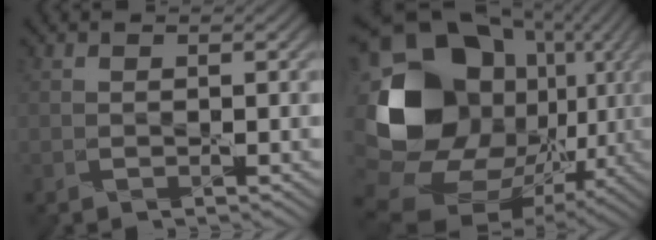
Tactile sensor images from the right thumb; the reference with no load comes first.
{"total": 21.0, "force": [0.4, 16.6, 13.0], "torque": [-0.298, -0.033, 0.047]}